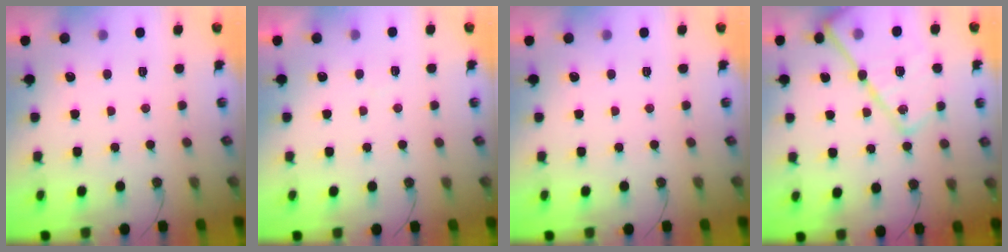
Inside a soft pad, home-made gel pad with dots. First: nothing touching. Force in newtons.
{"total": 3.4, "press": 3.3, "slide": 0.5}
{"total": 0.0}
{"total": 22.9, "press": 22.8, "slide": 2.0}